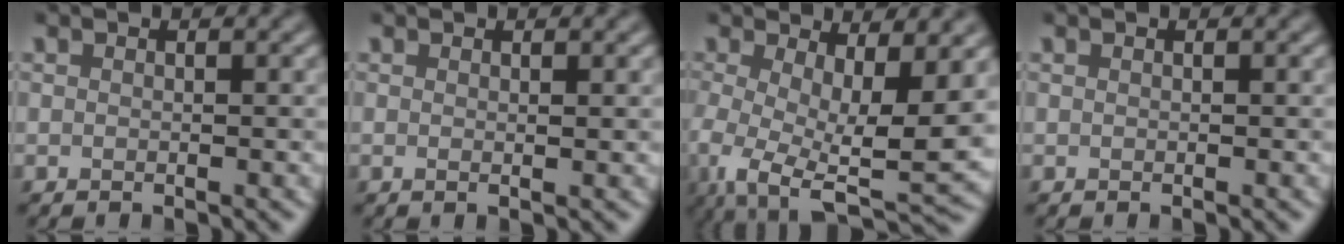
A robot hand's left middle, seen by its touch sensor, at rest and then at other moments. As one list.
[{"total": 0.8, "force": [0.2, 0.1, 0.8], "torque": [-0.010, -0.001, 0.001]}, {"total": 10.8, "force": [-0.6, 4.3, 9.9], "torque": [-0.172, -0.030, -0.004]}, {"total": 0.0}]